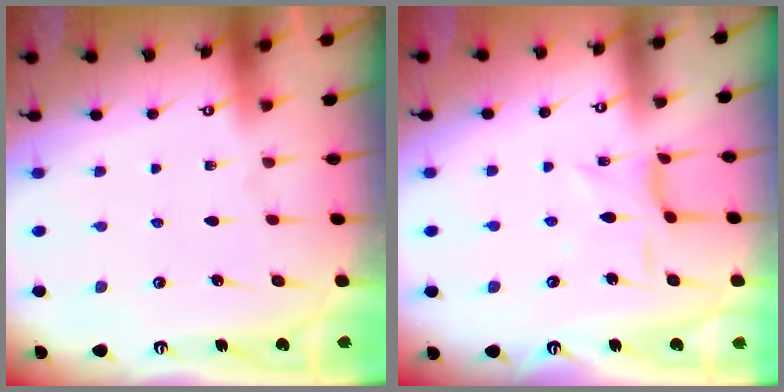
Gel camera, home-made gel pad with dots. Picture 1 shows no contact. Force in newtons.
{"total": 4.1, "press": 4.0, "slide": 0.5}